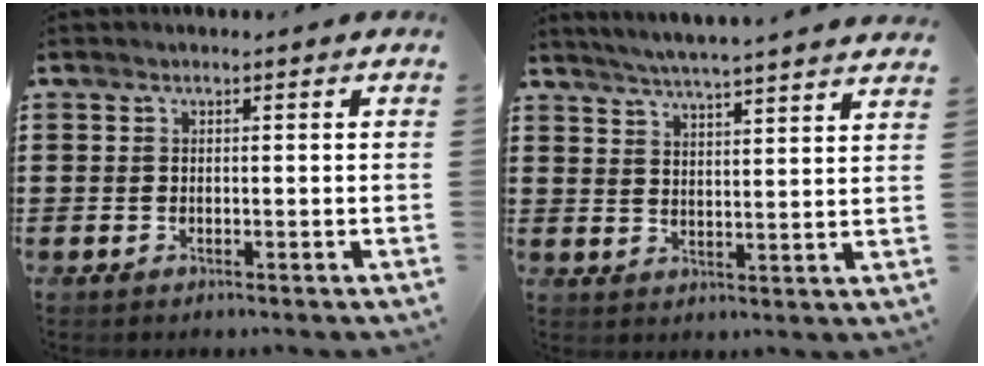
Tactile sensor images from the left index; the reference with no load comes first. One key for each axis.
{"total": 4.7, "fx": 4.5, "fy": -1.0, "fz": 1.0, "tx": -0.036, "ty": -0.028, "tz": 0.076}